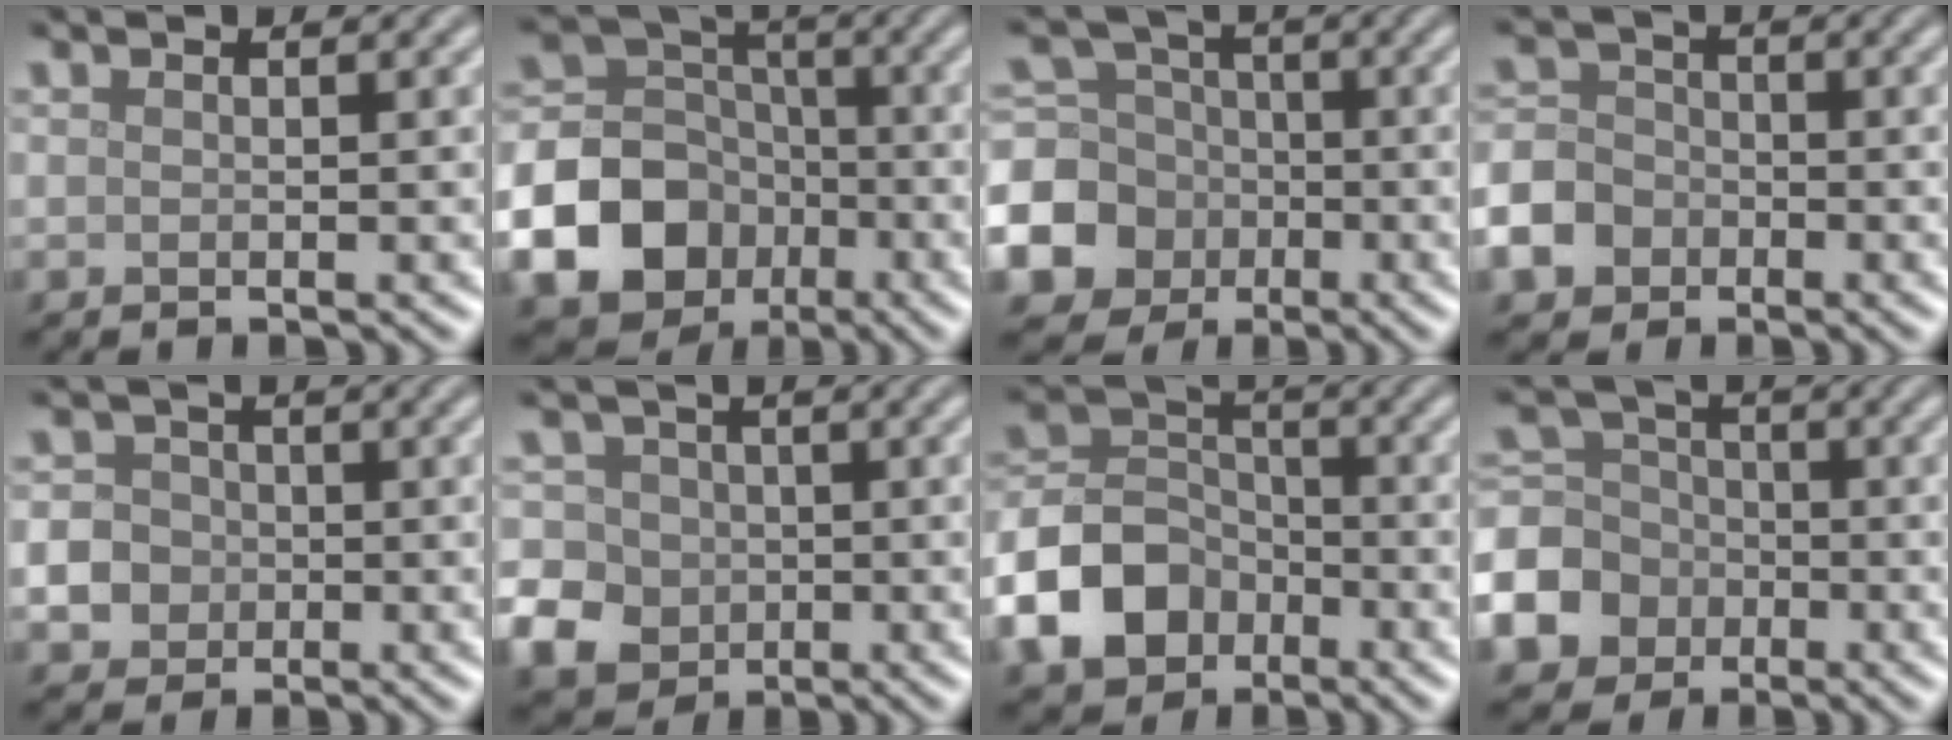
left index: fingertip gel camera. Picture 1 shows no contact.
{"total": 13.3, "force": [-5.1, 11.2, 4.9], "torque": [-0.105, -0.037, -0.120]}
{"total": 10.1, "force": [-3.4, 9.1, 3.0], "torque": [-0.079, -0.020, -0.089]}
{"total": 6.2, "force": [-3.2, 4.9, 2.0], "torque": [-0.036, -0.015, -0.072]}
{"total": 7.9, "force": [-2.1, 7.3, 2.4], "torque": [-0.046, -0.007, -0.073]}
{"total": 7.7, "force": [-2.4, 6.9, 2.6], "torque": [-0.063, -0.007, -0.071]}
{"total": 7.9, "force": [-3.8, 5.8, 3.8], "torque": [-0.074, 0.000, -0.088]}
{"total": 8.3, "force": [-3.3, 7.1, 2.6], "torque": [-0.066, -0.014, -0.088]}